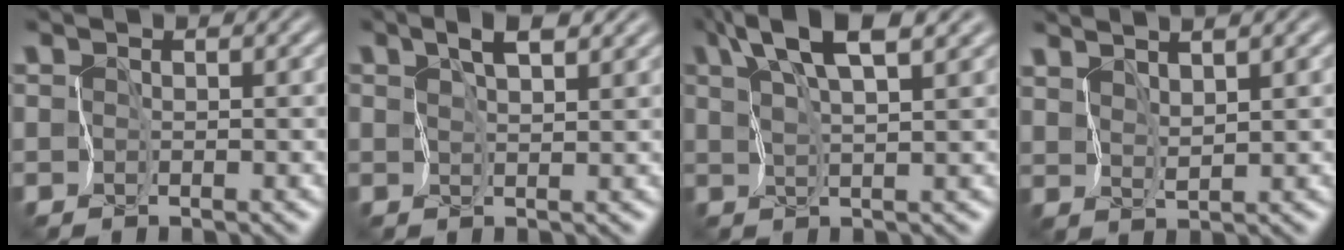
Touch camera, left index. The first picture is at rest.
{"total": 2.8, "force": [1.8, 0.8, 2.0], "torque": [-0.040, 0.002, 0.032]}
{"total": 6.0, "force": [3.9, 1.3, 4.4], "torque": [-0.089, 0.013, 0.072]}
{"total": 4.0, "force": [3.1, 0.7, 2.4], "torque": [-0.040, 0.017, 0.041]}